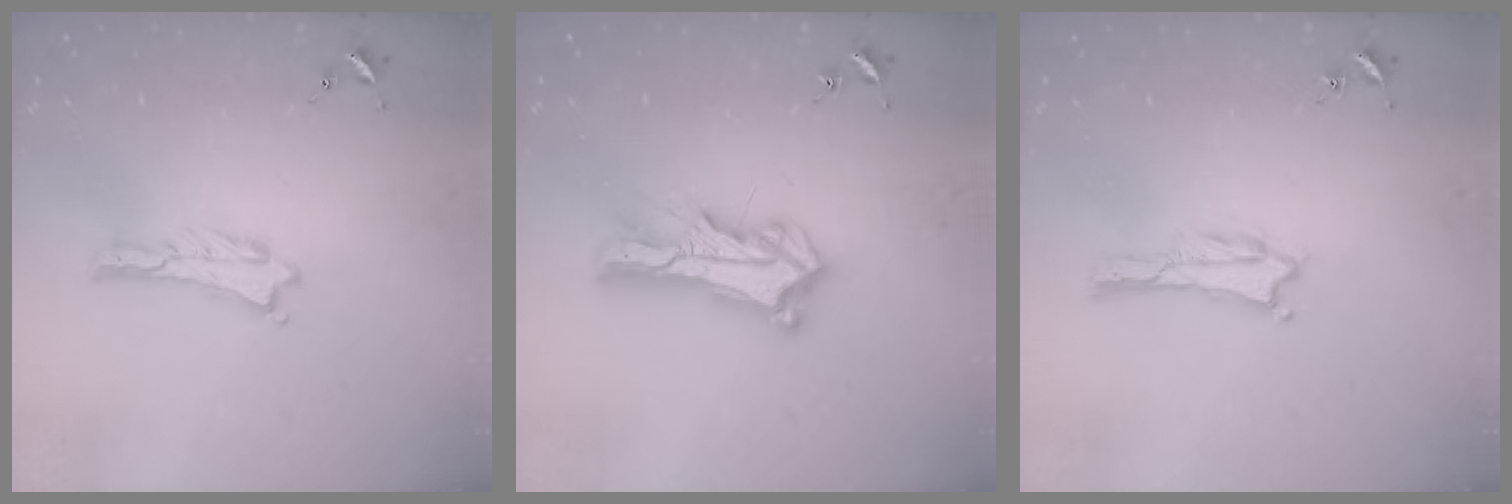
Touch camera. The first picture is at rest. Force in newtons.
{"total": 8.4, "press": 8.3, "slide": 0.8}
{"total": 0.0}